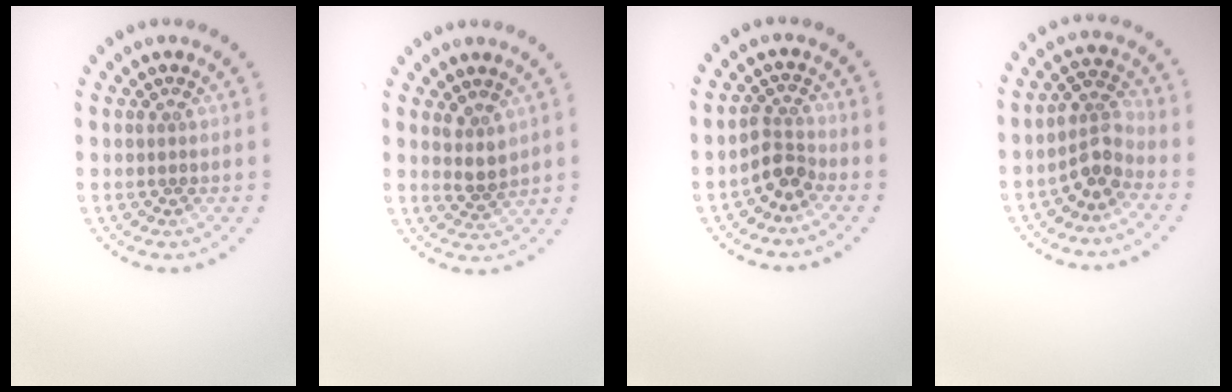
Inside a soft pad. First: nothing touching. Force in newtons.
{"total": 2.1, "press": 1.7, "slide": 1.2}
{"total": 2.4, "press": 1.7, "slide": 1.6}
{"total": 2.8, "press": 2.2, "slide": 1.7}